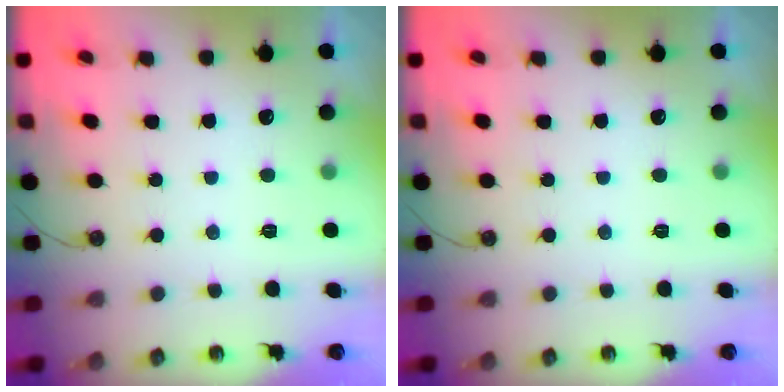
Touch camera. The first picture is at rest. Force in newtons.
{"total": 0.0}